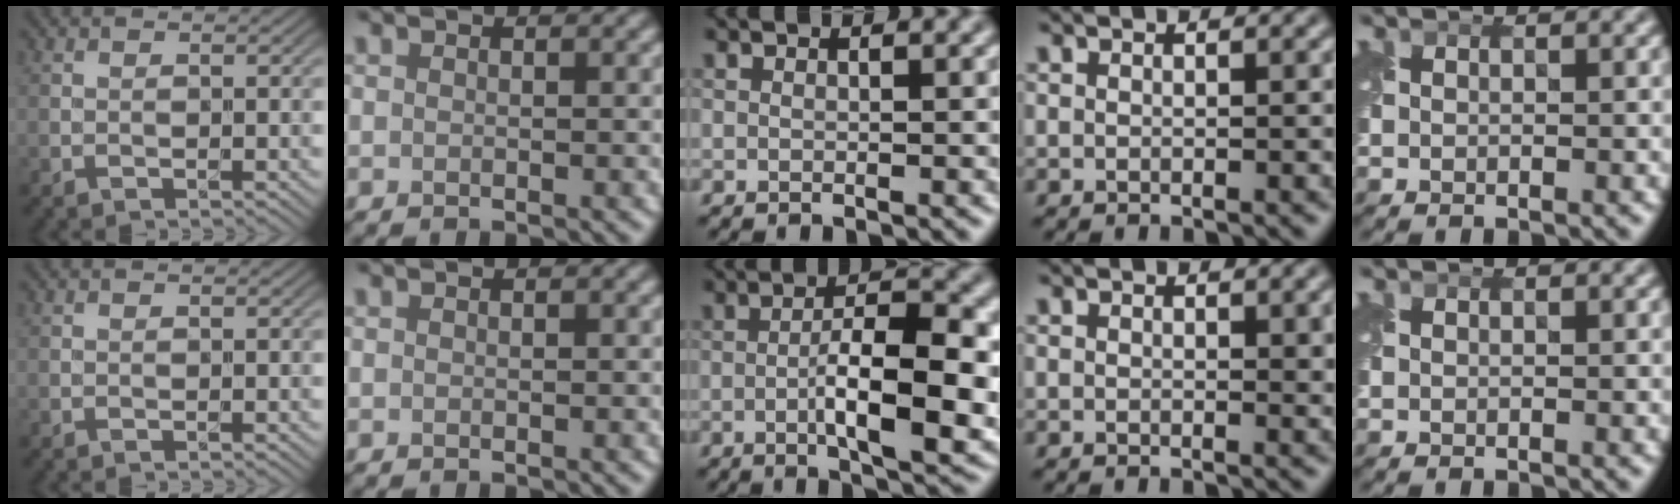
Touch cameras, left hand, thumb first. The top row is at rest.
{"middle": {"total": 8.0, "force": [-1.4, 2.3, 7.6], "torque": [-0.124, -0.002, -0.021]}, "ring": {"total": 1.0, "force": [0.3, 0.3, 0.9], "torque": [-0.010, -0.002, 0.004]}}